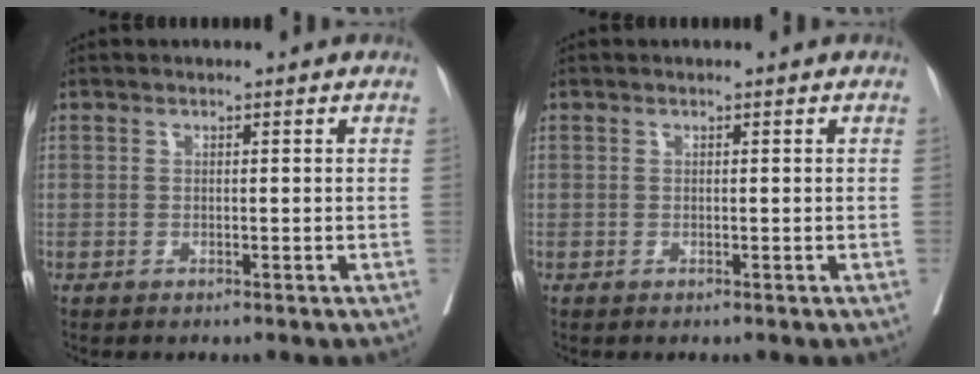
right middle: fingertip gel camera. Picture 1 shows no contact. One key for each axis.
{"total": 0.0}